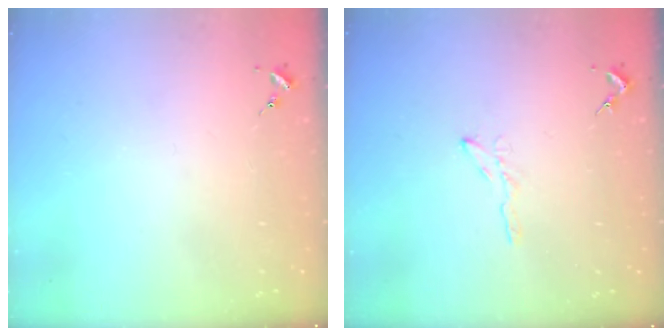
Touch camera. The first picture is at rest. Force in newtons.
{"total": 4.7, "press": 4.6, "slide": 0.6}